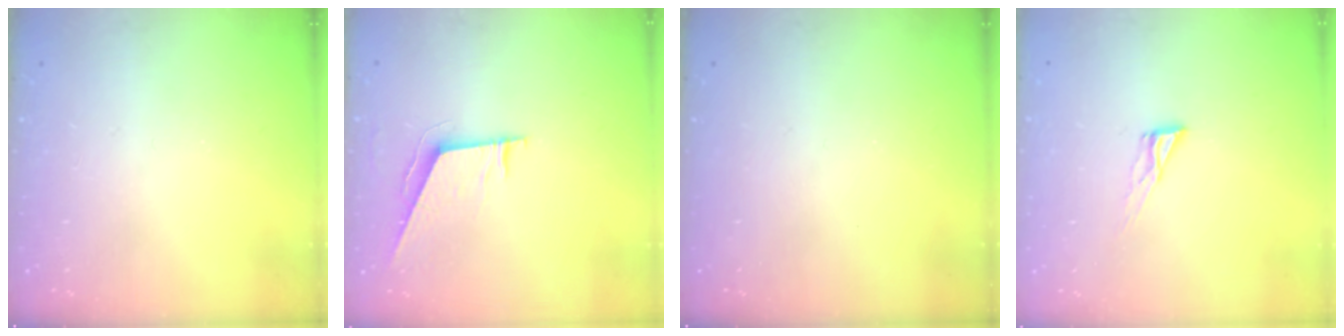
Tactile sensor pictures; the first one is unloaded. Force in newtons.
{"total": 6.3, "press": 6.3, "slide": 0.7}
{"total": 0.0}
{"total": 6.5, "press": 6.5, "slide": 0.4}